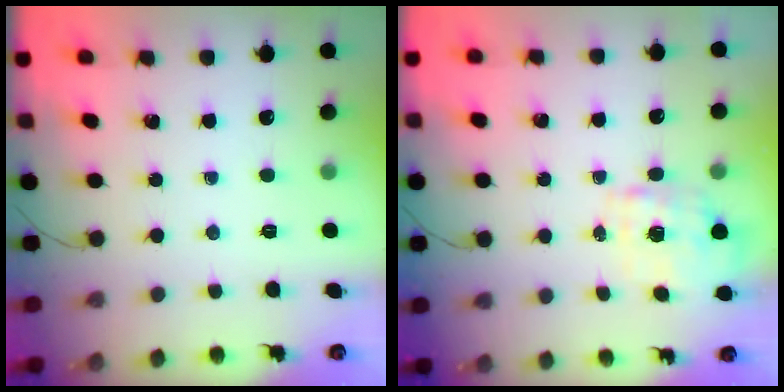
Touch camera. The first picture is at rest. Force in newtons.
{"total": 1.8, "press": 1.7, "slide": 0.6}